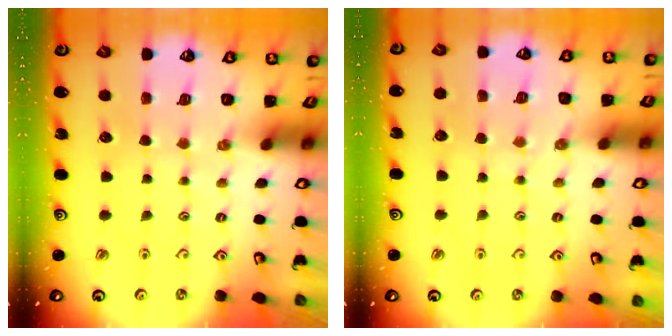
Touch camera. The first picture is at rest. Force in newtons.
{"total": 5.8, "press": 5.8, "slide": 0.8}